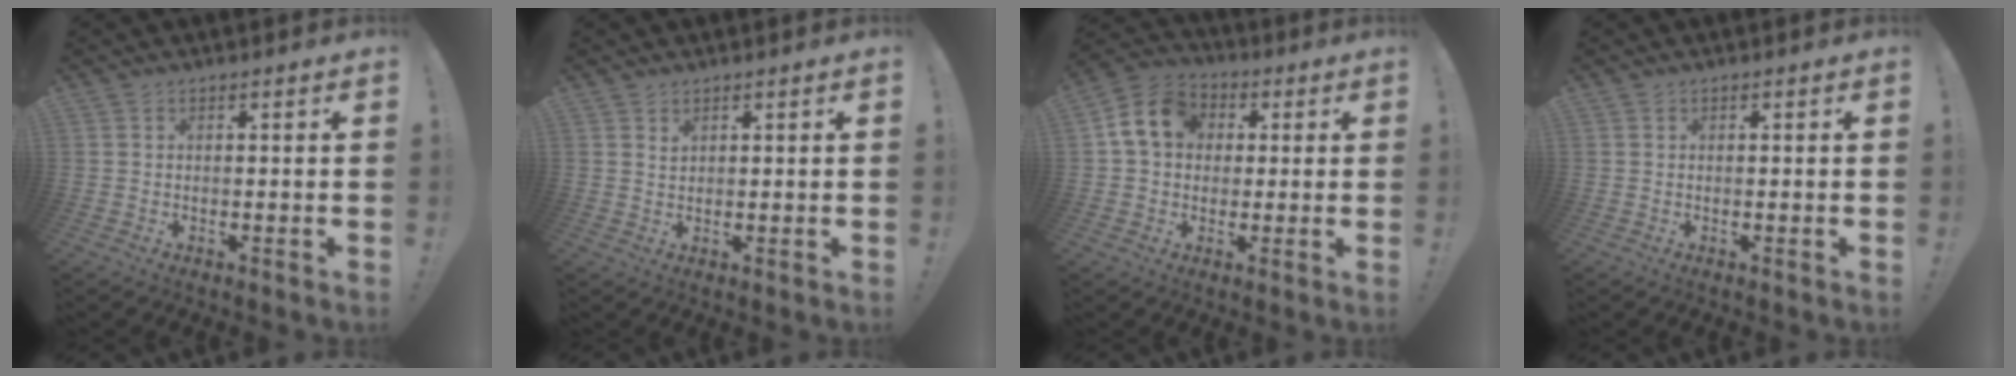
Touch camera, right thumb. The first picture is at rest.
{"total": 1.3, "force": [1.1, 0.7, 0.3], "torque": [-0.002, -0.001, 0.020]}
{"total": 11.5, "force": [2.7, 9.5, 5.9], "torque": [-0.095, 0.012, 0.059]}
{"total": 0.0}